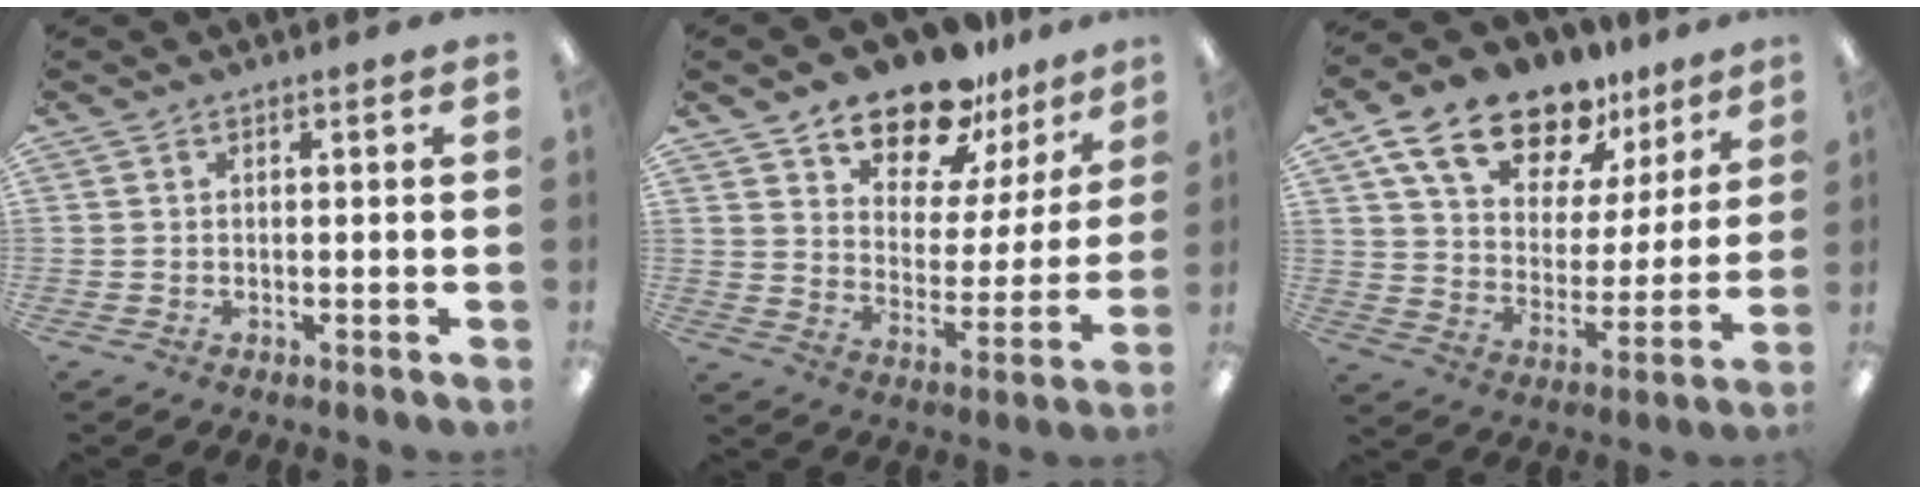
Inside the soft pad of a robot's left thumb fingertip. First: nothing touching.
{"total": 16.6, "force": [14.2, 7.0, 5.2], "torque": [-0.092, -0.110, 0.256]}
{"total": 16.6, "force": [12.8, 8.1, 6.7], "torque": [-0.131, -0.079, 0.234]}